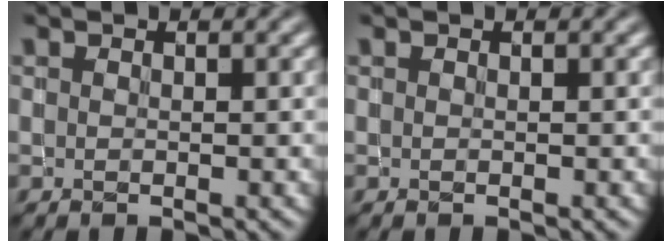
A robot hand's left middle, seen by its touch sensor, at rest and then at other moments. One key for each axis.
{"total": 0.0}